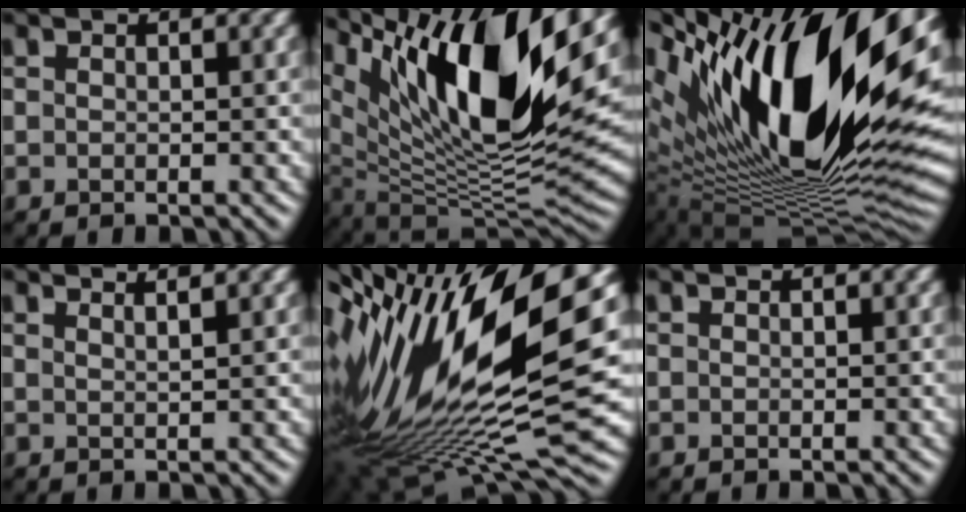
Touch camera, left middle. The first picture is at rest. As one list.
[{"total": 15.7, "force": [8.2, 5.2, 12.4], "torque": [-0.229, 0.009, 0.143]}, {"total": 20.1, "force": [7.6, 8.3, 16.7], "torque": [-0.289, 0.030, 0.124]}, {"total": 2.6, "force": [1.9, 0.9, 1.5], "torque": [0.006, 0.008, 0.001]}, {"total": 18.0, "force": [3.5, 7.1, 16.2], "torque": [-0.313, -0.003, 0.049]}, {"total": 0.0}]